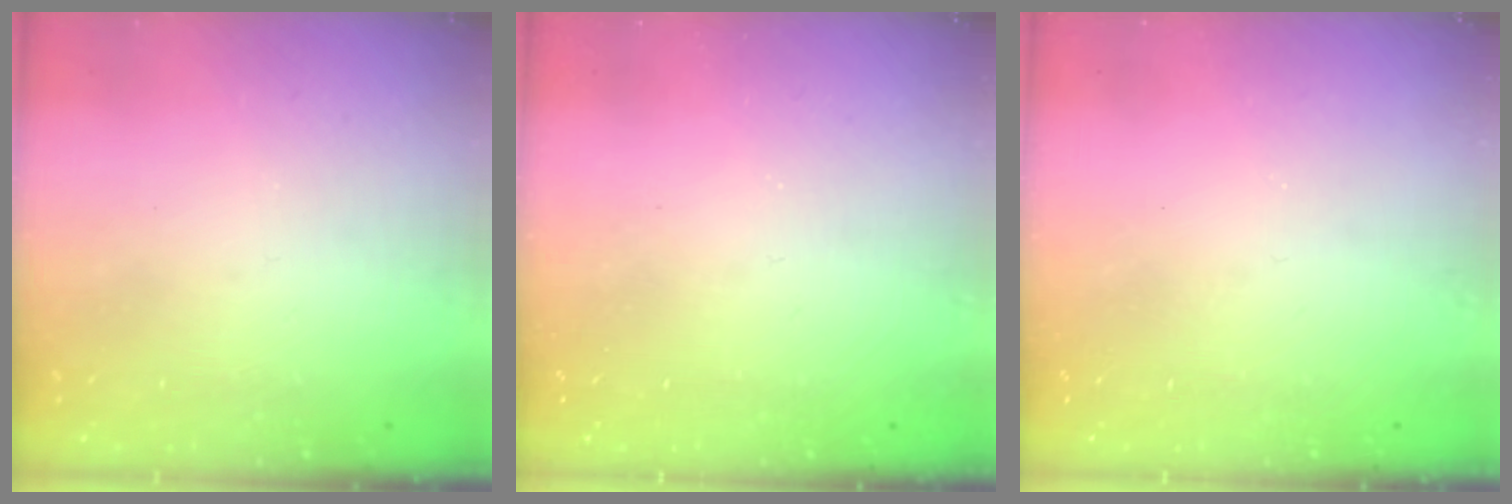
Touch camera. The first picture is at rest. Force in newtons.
{"total": 0.0}
{"total": 0.0}